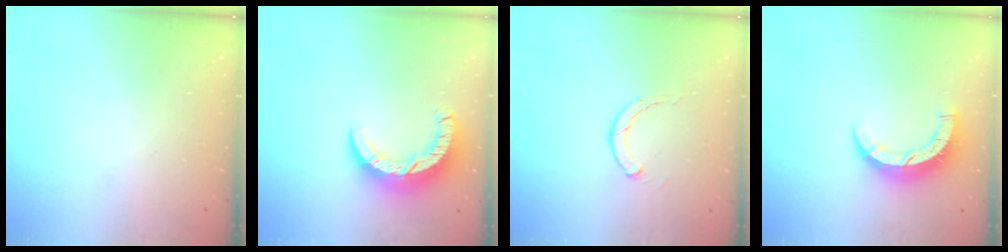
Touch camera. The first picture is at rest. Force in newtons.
{"total": 8.9, "press": 8.9, "slide": 0.9}
{"total": 2.8, "press": 2.8, "slide": 0.5}
{"total": 8.0, "press": 7.9, "slide": 0.6}